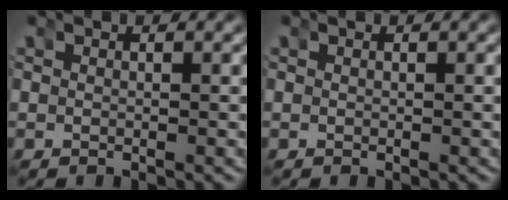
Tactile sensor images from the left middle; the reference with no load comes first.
{"total": 0.0}